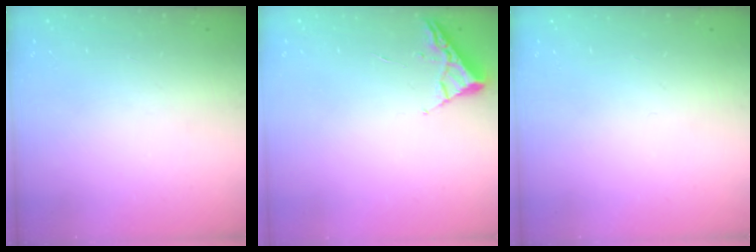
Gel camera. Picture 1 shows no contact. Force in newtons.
{"total": 2.6, "press": 2.6, "slide": 0.3}
{"total": 0.0}